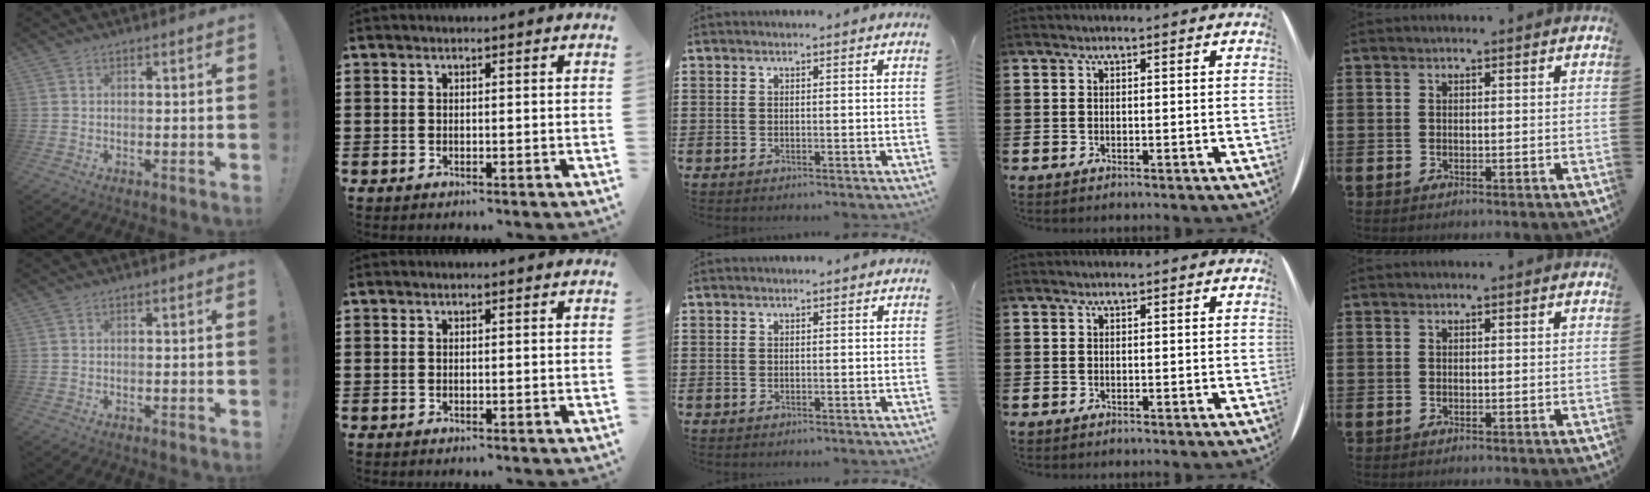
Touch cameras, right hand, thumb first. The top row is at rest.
{}